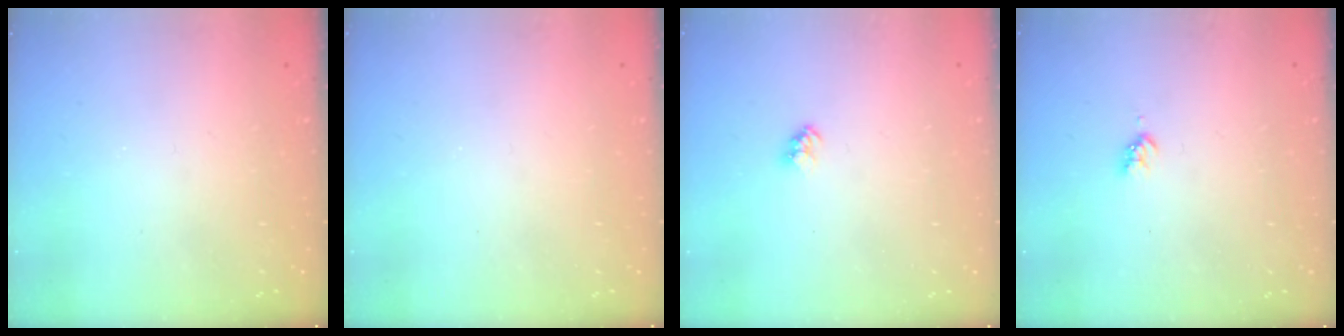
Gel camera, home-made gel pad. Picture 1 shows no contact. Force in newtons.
{"total": 0.0}
{"total": 2.4, "press": 2.4, "slide": 0.2}
{"total": 3.0, "press": 3.0, "slide": 0.4}